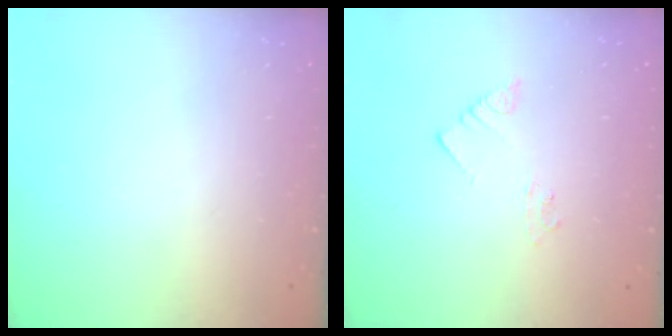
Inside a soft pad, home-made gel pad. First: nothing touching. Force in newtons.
{"total": 2.2, "press": 2.2, "slide": 0.1}